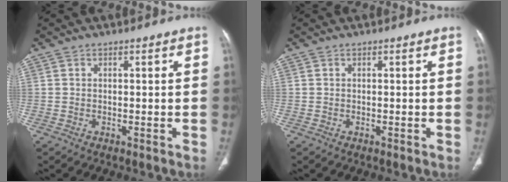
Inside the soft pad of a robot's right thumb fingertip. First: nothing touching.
{"total": 0.0}